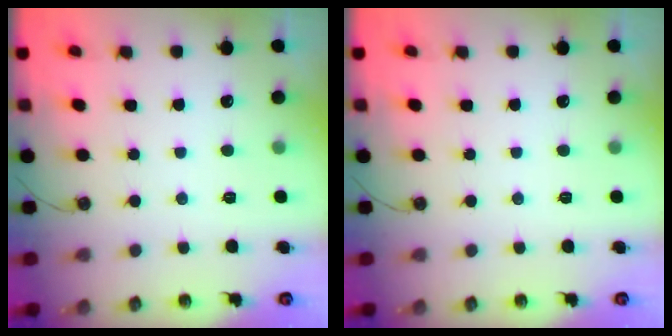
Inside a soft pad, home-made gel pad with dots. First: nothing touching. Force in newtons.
{"total": 0.0}